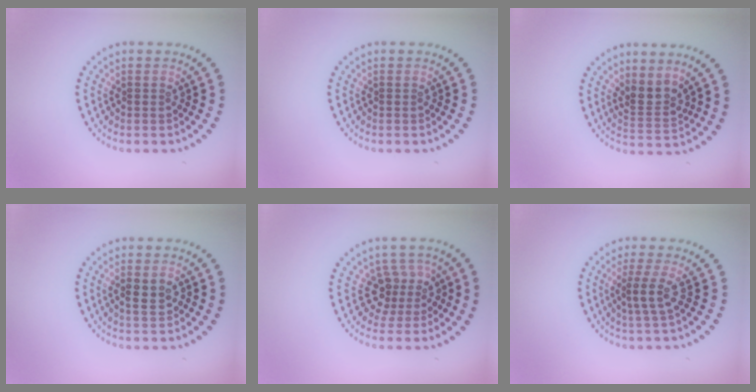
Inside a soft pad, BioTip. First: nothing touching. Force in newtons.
{"total": 0.0}
{"total": 2.6, "press": 2.0, "slide": 1.8}
{"total": 2.2, "press": 2.2, "slide": 0.3}
{"total": 2.9, "press": 2.1, "slide": 2.0}
{"total": 2.3, "press": 1.8, "slide": 1.5}